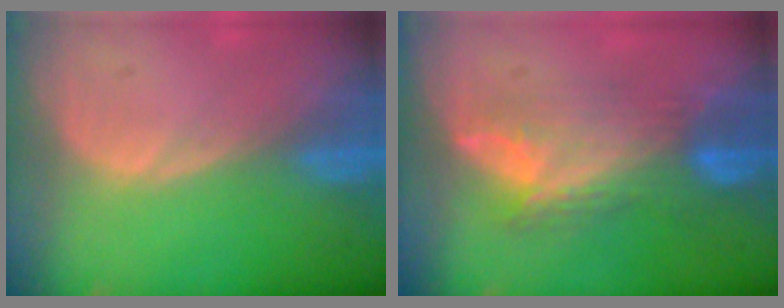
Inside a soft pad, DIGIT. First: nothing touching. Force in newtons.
{"total": 7.6, "press": 7.3, "slide": 2.2}